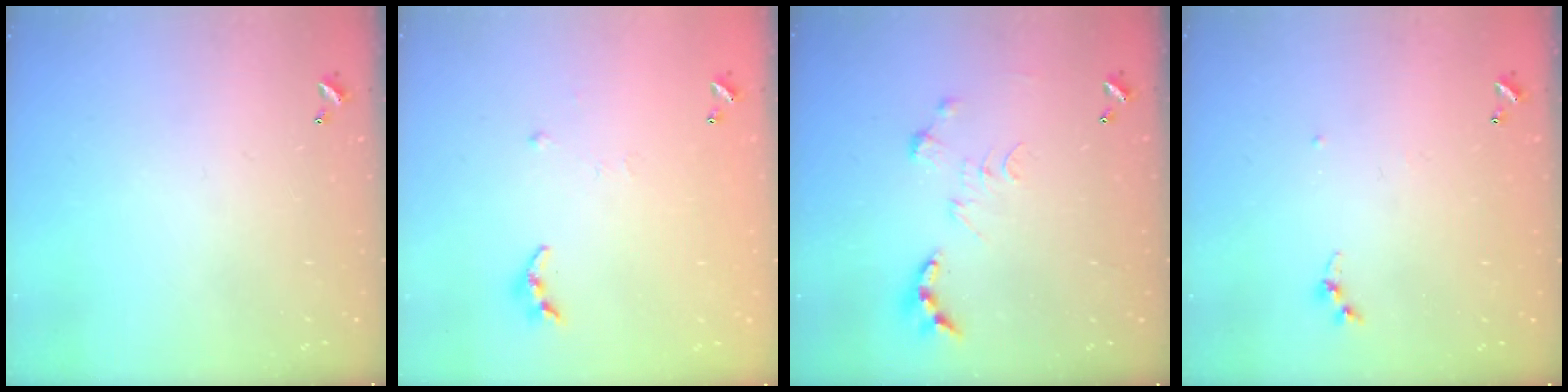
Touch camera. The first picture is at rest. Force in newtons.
{"total": 4.9, "press": 4.8, "slide": 0.7}
{"total": 0.0}
{"total": 5.3, "press": 5.2, "slide": 0.6}